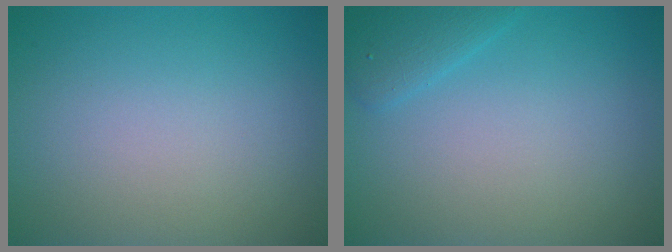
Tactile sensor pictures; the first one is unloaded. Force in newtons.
{"total": 1.9, "press": 1.9, "slide": 0.1}